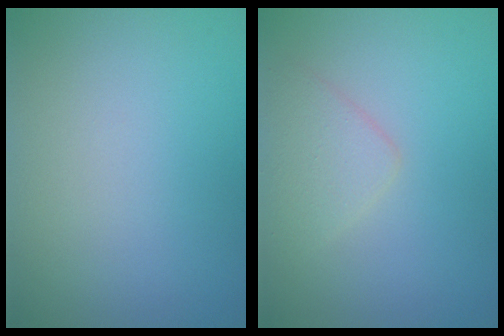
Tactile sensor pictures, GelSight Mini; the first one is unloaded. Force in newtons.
{"total": 2.3, "press": 2.3, "slide": 0.1}